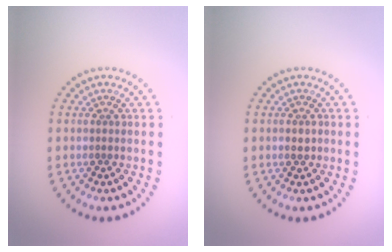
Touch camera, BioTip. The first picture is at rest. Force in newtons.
{"total": 1.0, "press": 1.0, "slide": 0.2}